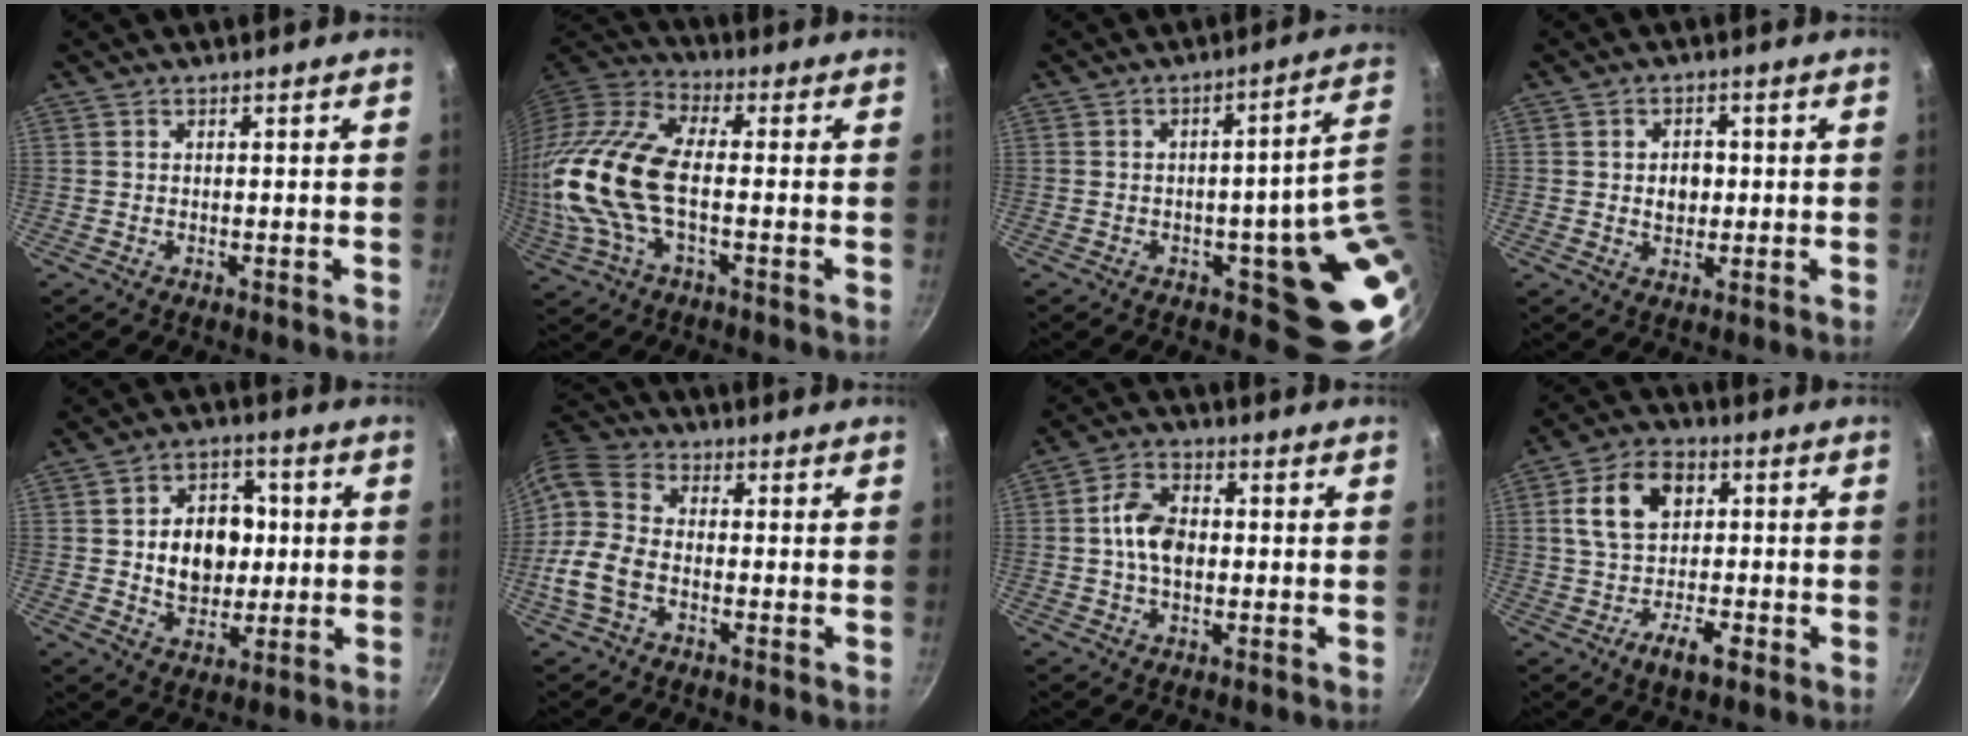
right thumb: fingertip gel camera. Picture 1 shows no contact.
{"total": 19.8, "force": [-1.5, 9.3, 17.5], "torque": [-0.369, 0.019, -0.042]}
{"total": 12.6, "force": [0.7, 4.4, 11.8], "torque": [-0.099, -0.004, 0.021]}
{"total": 4.3, "force": [0.2, 3.3, 2.7], "torque": [-0.025, -0.001, 0.003]}
{"total": 12.5, "force": [0.8, 9.6, 8.1], "torque": [-0.080, 0.005, 0.016]}
{"total": 10.8, "force": [-2.6, 6.9, 7.9], "torque": [-0.150, 0.030, -0.065]}
{"total": 7.9, "force": [0.0, 5.2, 5.9], "torque": [-0.099, 0.017, -0.007]}
{"total": 11.7, "force": [-0.8, 7.9, 8.6], "torque": [-0.125, 0.026, -0.028]}